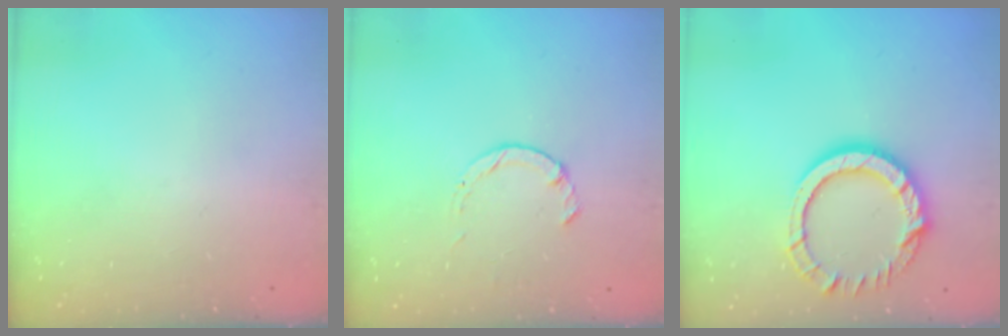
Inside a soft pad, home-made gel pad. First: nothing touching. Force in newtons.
{"total": 1.0, "press": 1.0, "slide": 0.3}
{"total": 12.8, "press": 12.7, "slide": 1.4}